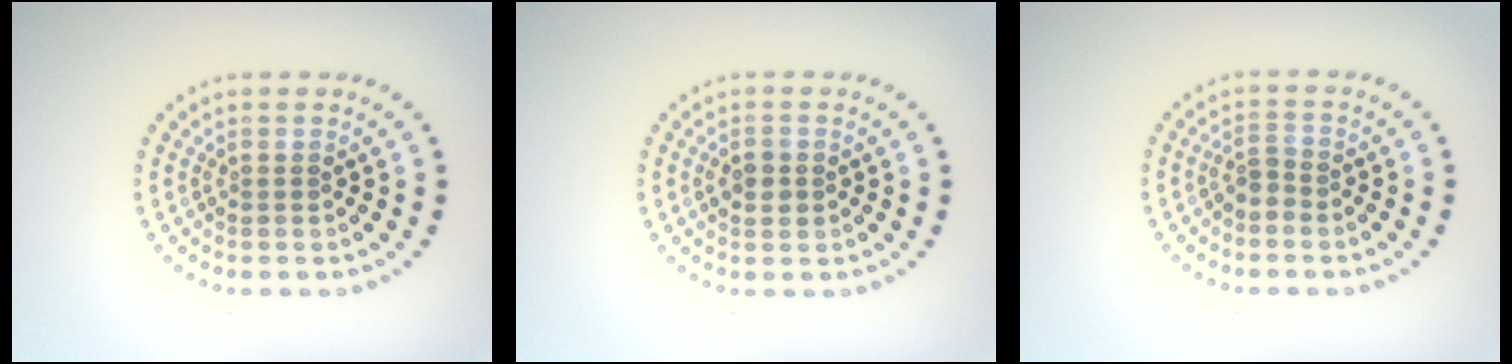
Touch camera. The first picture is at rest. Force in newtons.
{"total": 2.2, "press": 2.2, "slide": 0.1}
{"total": 1.7, "press": 1.3, "slide": 1.2}